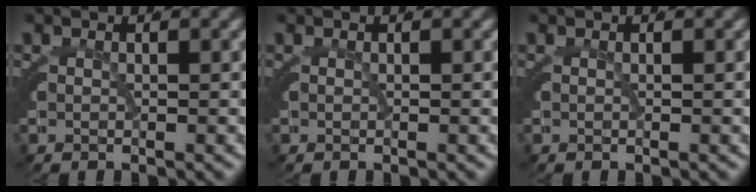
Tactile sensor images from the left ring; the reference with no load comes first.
{"total": 0.0}
{"total": 0.0}